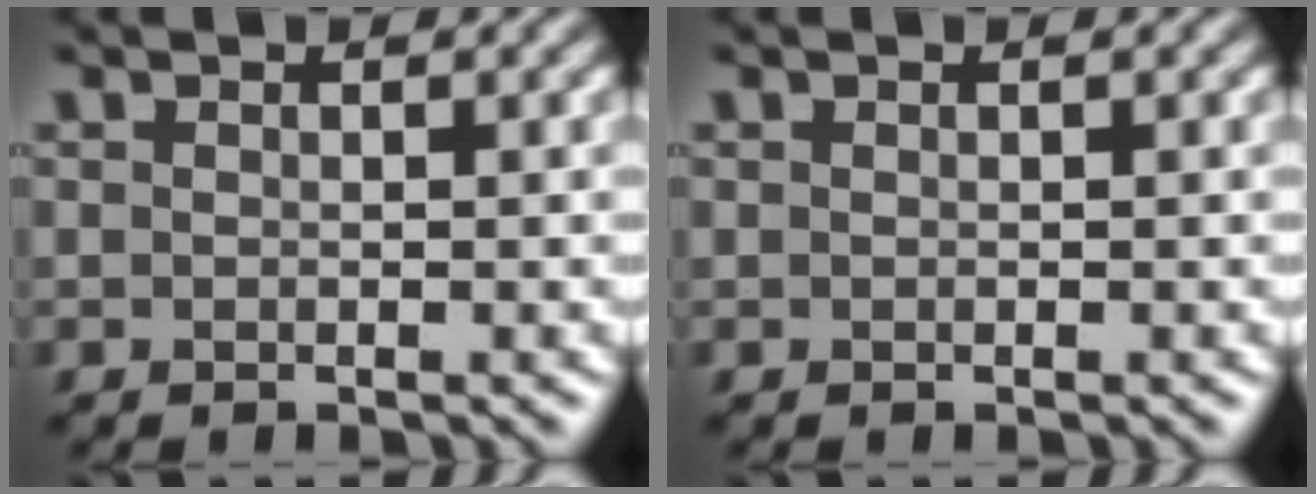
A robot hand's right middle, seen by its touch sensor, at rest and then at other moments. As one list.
[{"total": 0.0}]